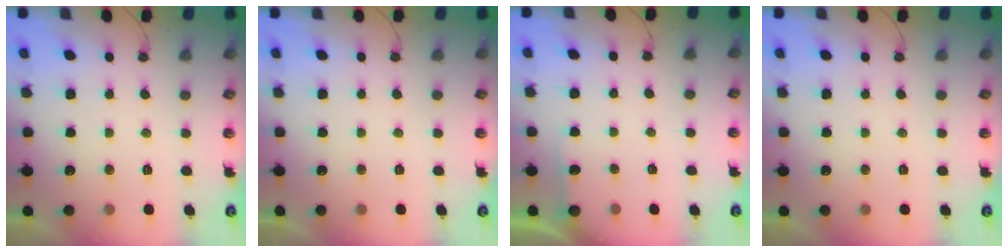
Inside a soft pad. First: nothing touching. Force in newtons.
{"total": 0.0}
{"total": 3.1, "press": 3.1, "slide": 0.4}
{"total": 0.0}